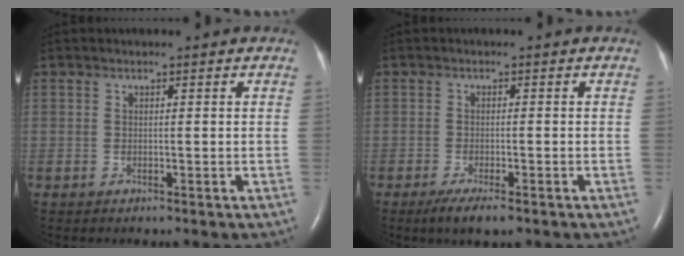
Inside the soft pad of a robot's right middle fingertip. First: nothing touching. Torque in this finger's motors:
{"motor_torque": [0.47, -0.31, 0.03, 0.03]}